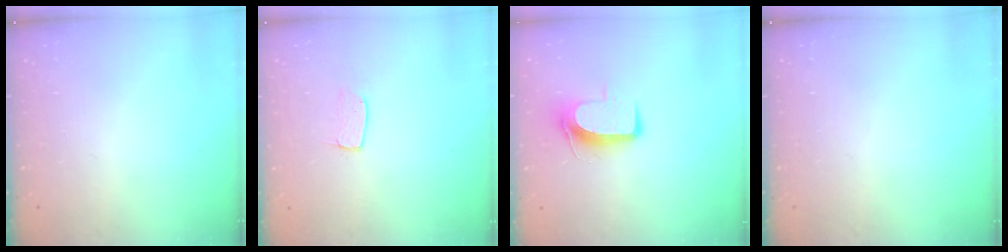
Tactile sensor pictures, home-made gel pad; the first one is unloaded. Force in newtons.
{"total": 4.0, "press": 4.0, "slide": 0.3}
{"total": 8.8, "press": 8.7, "slide": 1.0}
{"total": 0.0}